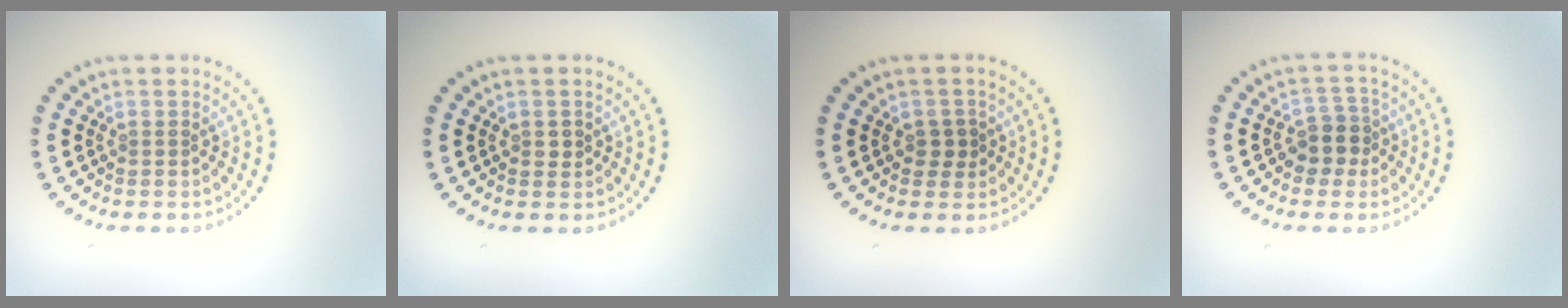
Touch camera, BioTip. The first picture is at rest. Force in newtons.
{"total": 0.8, "press": 0.8, "slide": 0.1}
{"total": 1.5, "press": 1.4, "slide": 0.5}
{"total": 2.6, "press": 2.3, "slide": 1.2}